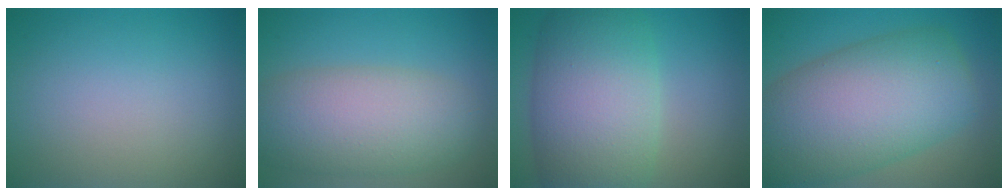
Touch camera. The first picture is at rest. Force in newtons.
{"total": 7.7, "press": 7.6, "slide": 0.4}
{"total": 11.0, "press": 11.0, "slide": 0.4}
{"total": 12.6, "press": 12.6, "slide": 0.5}